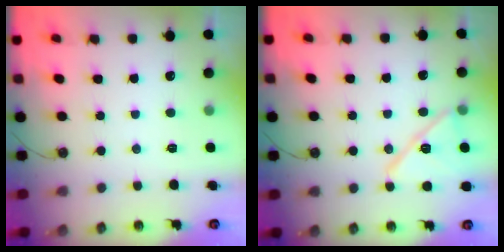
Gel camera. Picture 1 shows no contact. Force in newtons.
{"total": 13.6, "press": 13.6, "slide": 0.6}